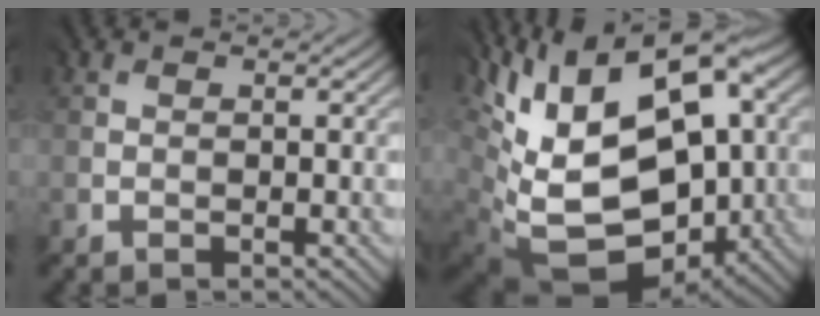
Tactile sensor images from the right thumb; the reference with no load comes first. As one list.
[{"total": 17.5, "force": [2.5, 11.2, 13.2], "torque": [-0.252, -0.015, 0.072]}]